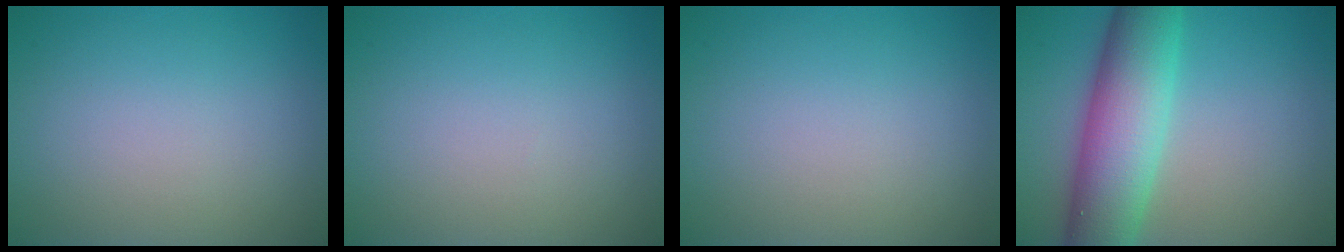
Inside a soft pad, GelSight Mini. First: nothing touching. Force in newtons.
{"total": 0.0}
{"total": 0.0}
{"total": 9.3, "press": 9.3, "slide": 0.4}